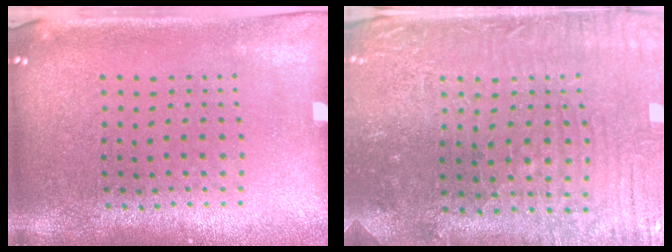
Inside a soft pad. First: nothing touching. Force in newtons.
{"total": 2.0, "press": 1.9, "slide": 0.4}